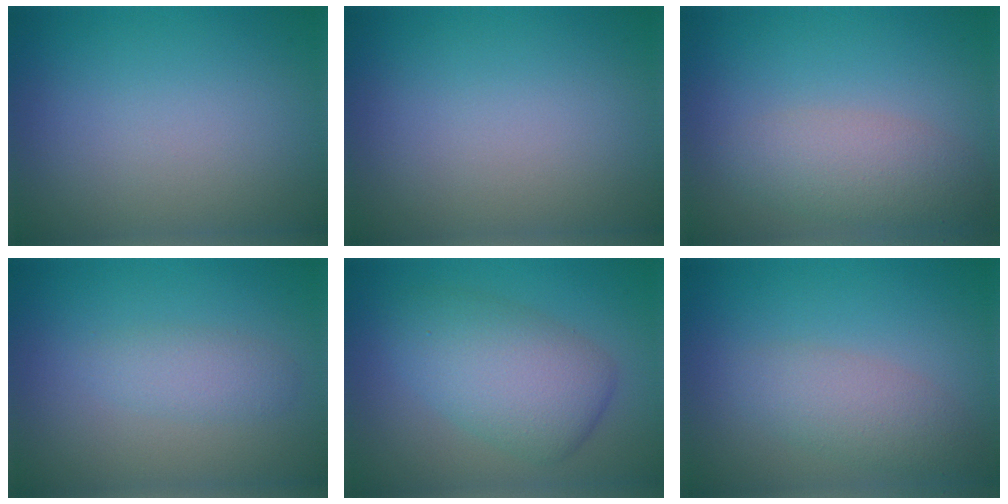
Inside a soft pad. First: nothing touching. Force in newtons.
{"total": 0.0}
{"total": 3.6, "press": 3.6, "slide": 0.1}
{"total": 1.8, "press": 1.8, "slide": 0.0}
{"total": 6.0, "press": 6.0, "slide": 0.1}
{"total": 3.0, "press": 3.0, "slide": 0.1}